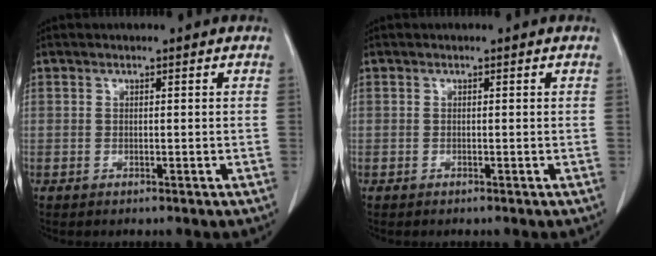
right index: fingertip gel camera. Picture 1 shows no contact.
{"total": 0.0}